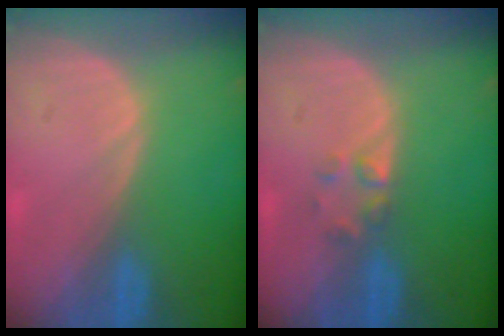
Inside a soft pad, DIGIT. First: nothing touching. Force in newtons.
{"total": 2.0, "press": 2.0, "slide": 0.2}